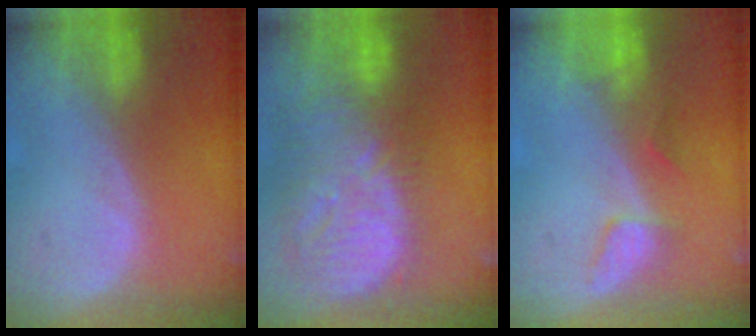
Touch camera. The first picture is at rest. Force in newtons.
{"total": 13.3, "press": 11.6, "slide": 6.5}
{"total": 2.8, "press": 2.7, "slide": 0.4}